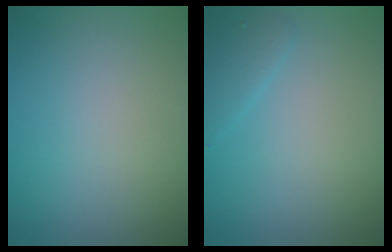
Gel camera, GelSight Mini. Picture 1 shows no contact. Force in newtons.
{"total": 1.4, "press": 1.4, "slide": 0.1}